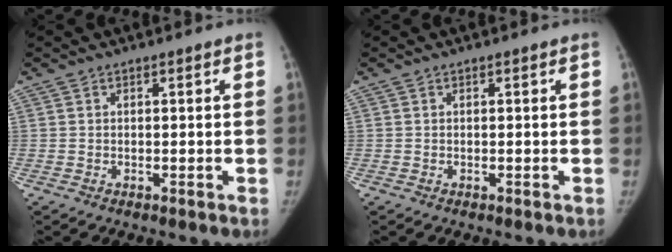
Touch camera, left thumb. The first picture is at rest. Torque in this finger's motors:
{"motor_torque": [0.00, 0.00, 0.30, -0.30, 0.01]}